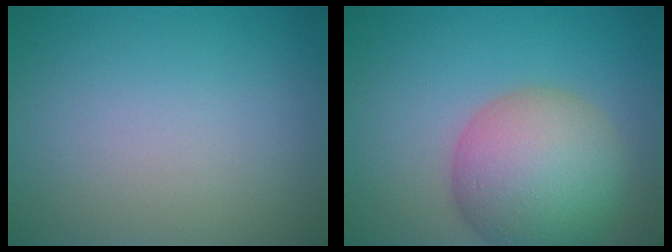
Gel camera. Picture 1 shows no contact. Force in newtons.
{"total": 9.0, "press": 9.0, "slide": 0.5}